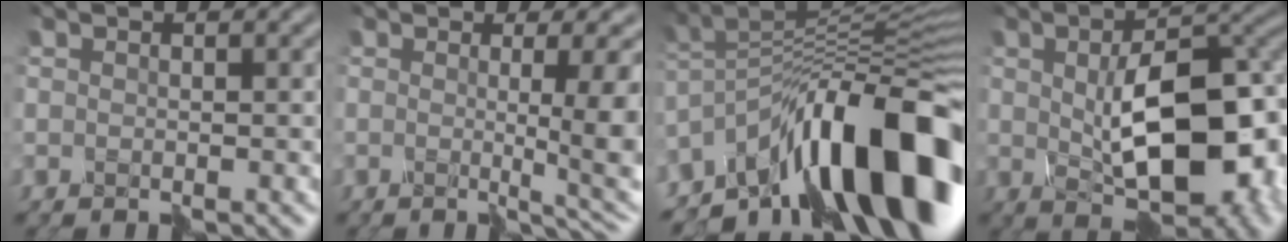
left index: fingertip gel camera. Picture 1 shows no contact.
{"total": 6.2, "force": [-0.3, 1.1, 6.1], "torque": [-0.071, -0.008, -0.002]}
{"total": 14.0, "force": [-8.4, 3.8, 10.5], "torque": [-0.151, 0.034, -0.145]}
{"total": 11.6, "force": [-0.8, 5.7, 10.1], "torque": [-0.131, 0.000, -0.005]}